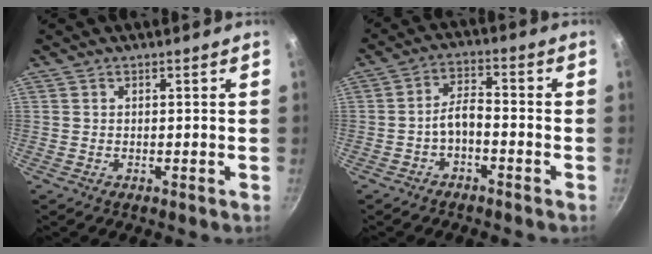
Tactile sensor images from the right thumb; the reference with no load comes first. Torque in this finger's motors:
{"motor_torque": [-0.17, 0.36, 0.67, -0.17, 0.15]}